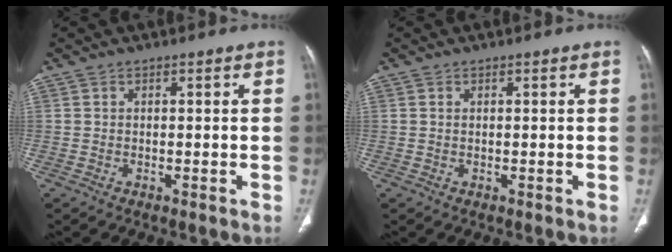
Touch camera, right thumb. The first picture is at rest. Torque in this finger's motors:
{"motor_torque": [-0.26, 0.06, -0.02, 0.39, 0.04]}